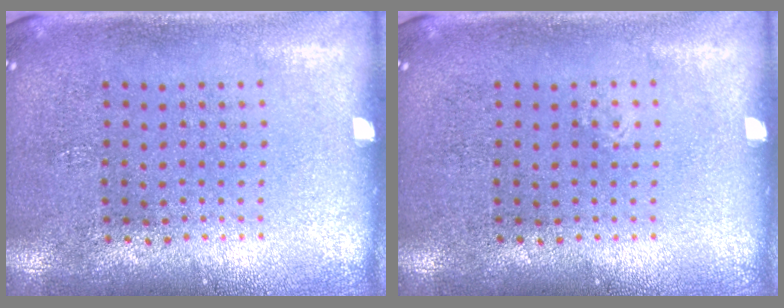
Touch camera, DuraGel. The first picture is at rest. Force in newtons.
{"total": 0.0}